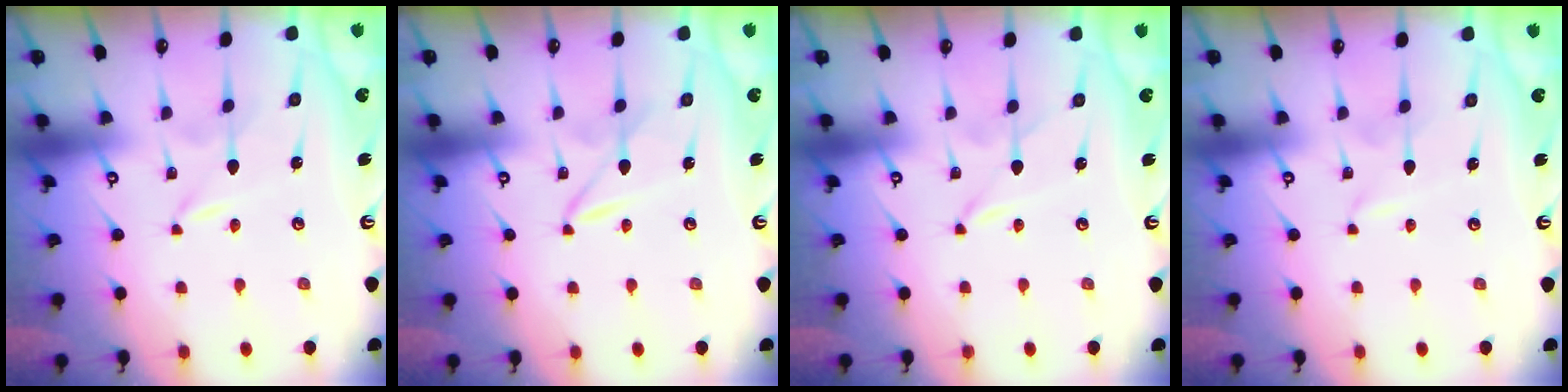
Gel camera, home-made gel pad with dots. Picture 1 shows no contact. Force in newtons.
{"total": 2.1, "press": 2.1, "slide": 0.3}
{"total": 1.1, "press": 1.1, "slide": 0.1}
{"total": 1.6, "press": 1.6, "slide": 0.2}